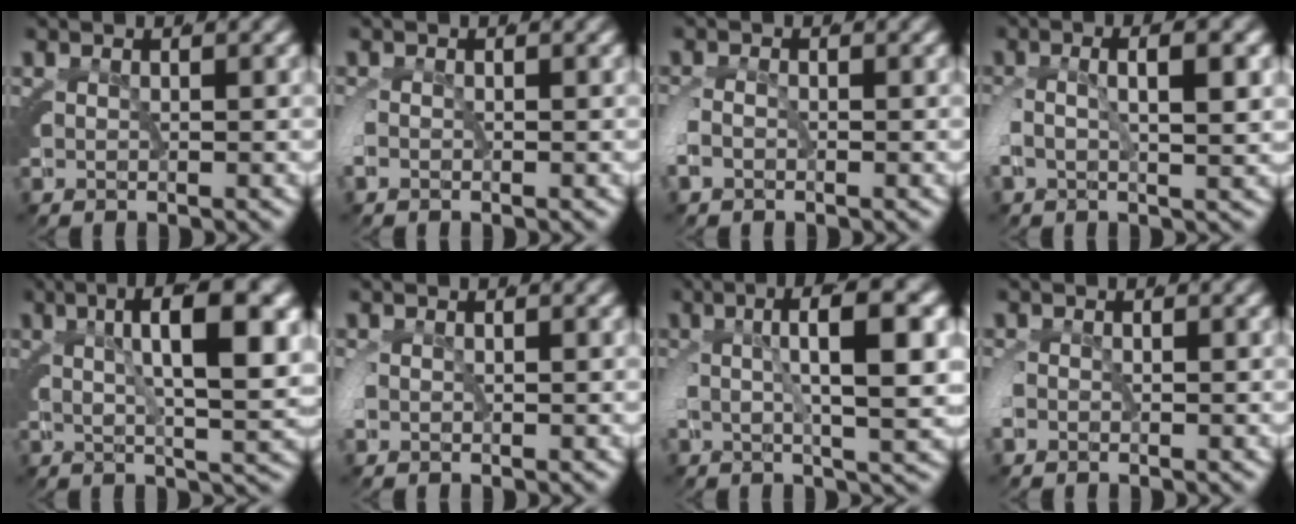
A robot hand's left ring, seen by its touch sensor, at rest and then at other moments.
{"total": 1.4, "force": [-0.9, 1.1, 0.4], "torque": [-0.024, -0.007, -0.014]}
{"total": 1.9, "force": [-1.1, 1.5, 0.5], "torque": [-0.029, -0.008, -0.020]}
{"total": 2.7, "force": [-0.3, 1.0, 2.5], "torque": [-0.046, 0.003, -0.003]}
{"total": 6.6, "force": [2.4, 1.2, 6.0], "torque": [-0.087, 0.015, 0.037]}
{"total": 1.1, "force": [-0.5, 0.9, 0.2], "torque": [-0.021, -0.008, -0.006]}
{"total": 5.3, "force": [1.3, 1.1, 5.0], "torque": [-0.078, 0.010, 0.018]}
{"total": 1.8, "force": [-0.8, 1.5, 0.4], "torque": [-0.026, -0.006, -0.016]}